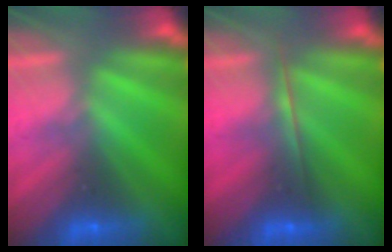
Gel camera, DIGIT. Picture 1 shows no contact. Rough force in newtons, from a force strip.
{"total": 1.7}